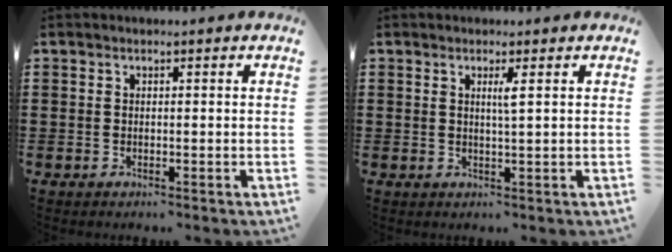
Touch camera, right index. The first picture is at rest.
{"total": 1.9, "force": [0.7, -0.2, 1.7], "torque": [-0.035, -0.003, 0.009]}